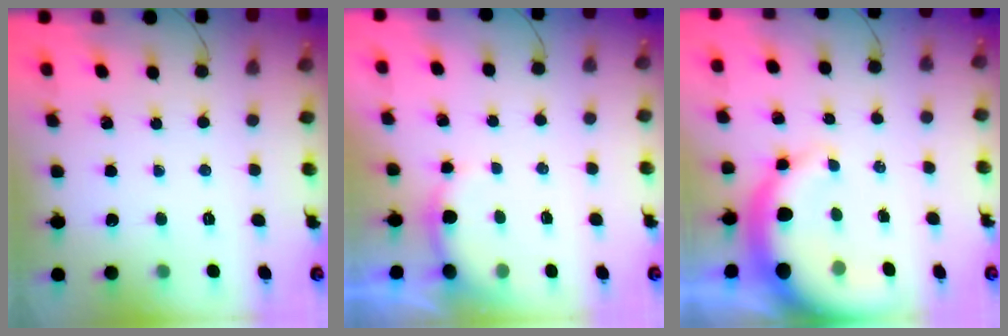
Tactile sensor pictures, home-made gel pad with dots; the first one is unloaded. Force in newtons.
{"total": 2.7, "press": 2.5, "slide": 0.8}
{"total": 11.2, "press": 11.0, "slide": 2.0}